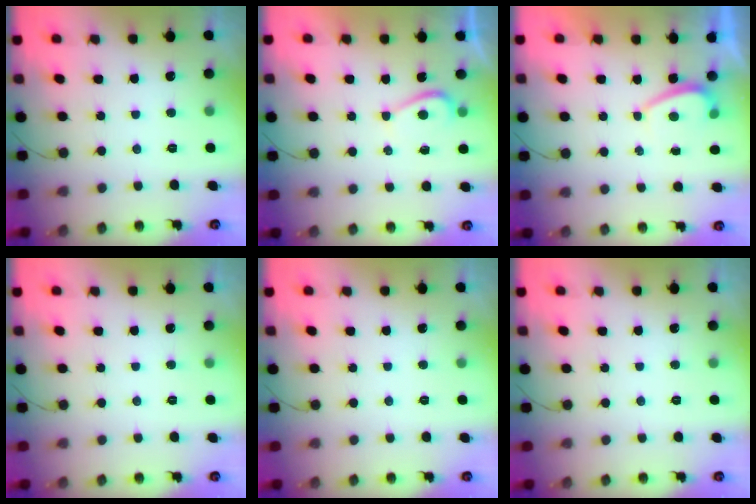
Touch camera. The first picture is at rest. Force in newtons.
{"total": 3.3, "press": 3.2, "slide": 0.4}
{"total": 0.9, "press": 0.7, "slide": 0.5}
{"total": 0.0}
{"total": 0.0}
{"total": 0.0}